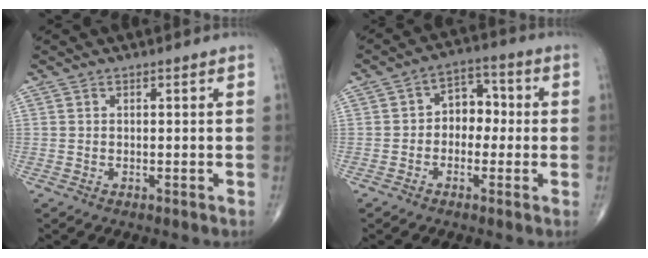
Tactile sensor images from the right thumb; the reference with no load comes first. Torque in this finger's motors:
{"motor_torque": [-0.01, 0.18, 0.32, 0.23, 0.08]}